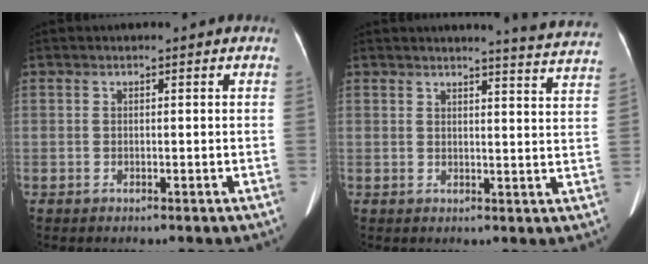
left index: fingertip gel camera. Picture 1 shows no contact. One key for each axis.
{"total": 10.3, "fx": 10.0, "fy": -1.1, "fz": 2.0, "tx": -0.024, "ty": -0.062, "tz": 0.092}